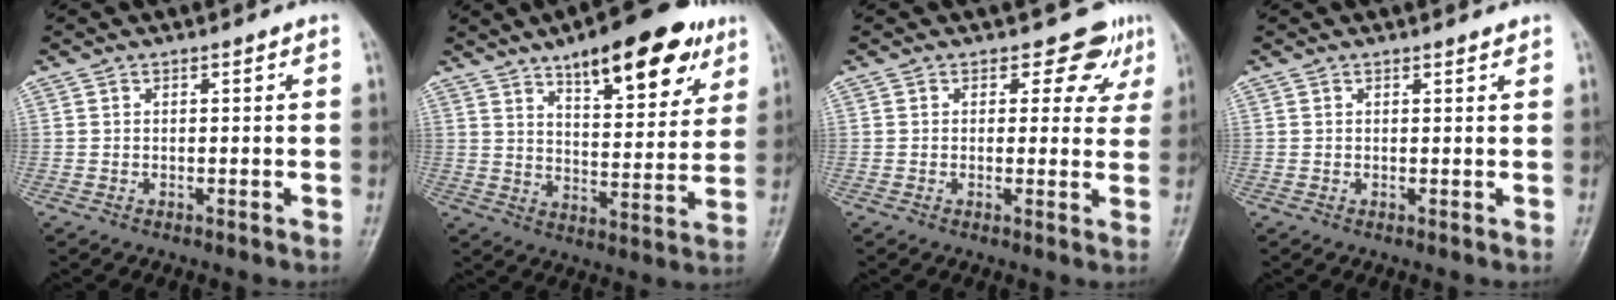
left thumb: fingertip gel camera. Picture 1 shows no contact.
{"total": 18.9, "force": [11.2, 7.0, 13.6], "torque": [-0.152, -0.044, 0.165]}
{"total": 5.1, "force": [3.5, 3.4, 1.5], "torque": [0.013, -0.022, 0.030]}
{"total": 0.9, "force": [0.8, 0.2, 0.5], "torque": [-0.007, -0.004, 0.011]}